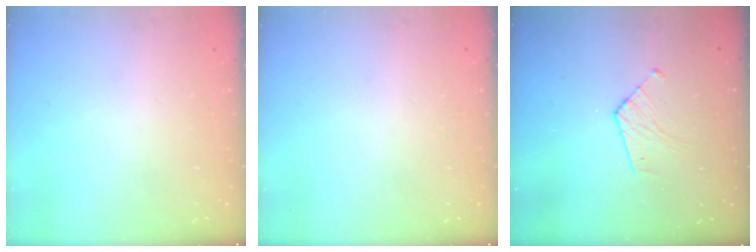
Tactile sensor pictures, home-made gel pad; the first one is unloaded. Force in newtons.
{"total": 0.0}
{"total": 6.0, "press": 5.9, "slide": 0.4}